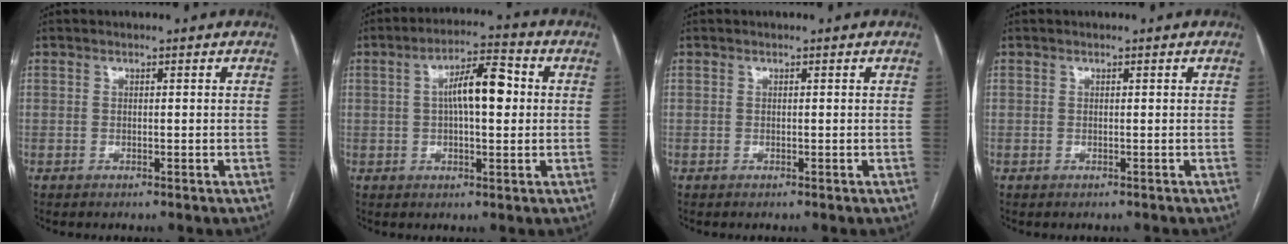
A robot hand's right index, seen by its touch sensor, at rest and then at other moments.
{"total": 8.5, "force": [1.1, 2.4, 8.0], "torque": [-0.141, 0.024, 0.015]}
{"total": 0.0}
{"total": 0.0}